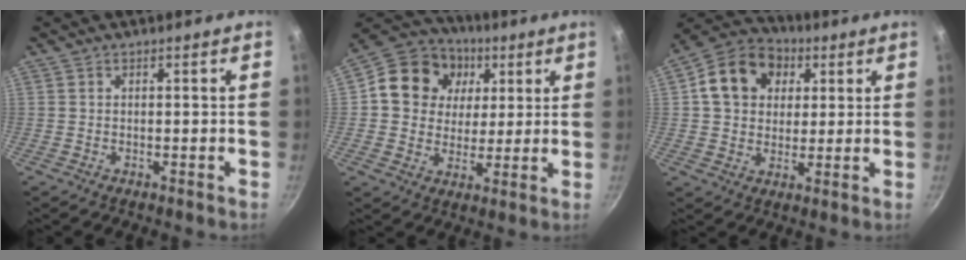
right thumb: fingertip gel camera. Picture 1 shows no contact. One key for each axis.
{"total": 15.5, "fx": 4.1, "fy": 13.4, "fz": 6.6, "tx": -0.089, "ty": 0.006, "tz": 0.056}
{"total": 14.0, "fx": 3.9, "fy": 11.2, "fz": 7.4, "tx": -0.108, "ty": 0.014, "tz": 0.050}